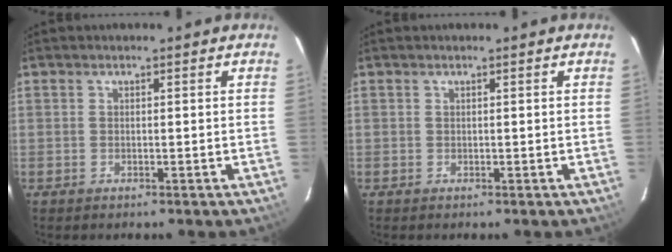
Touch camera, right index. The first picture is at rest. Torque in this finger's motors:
{"motor_torque": [0.29, 0.15, 0.08, 0.00]}